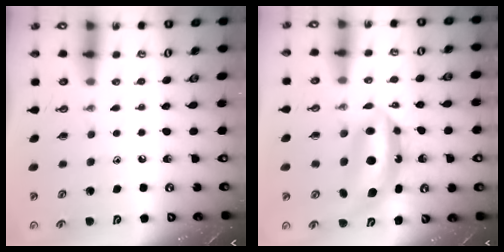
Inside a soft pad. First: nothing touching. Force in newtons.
{"total": 9.9, "press": 9.8, "slide": 1.3}